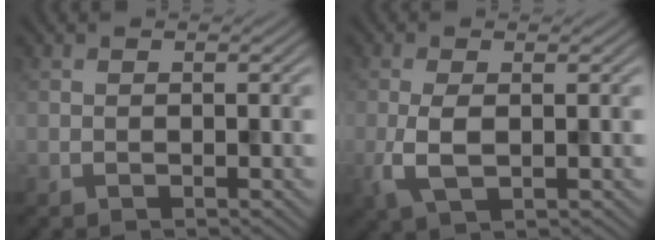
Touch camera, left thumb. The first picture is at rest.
{"total": 4.0, "force": [-0.3, 1.8, 3.6], "torque": [-0.090, -0.005, -0.008]}